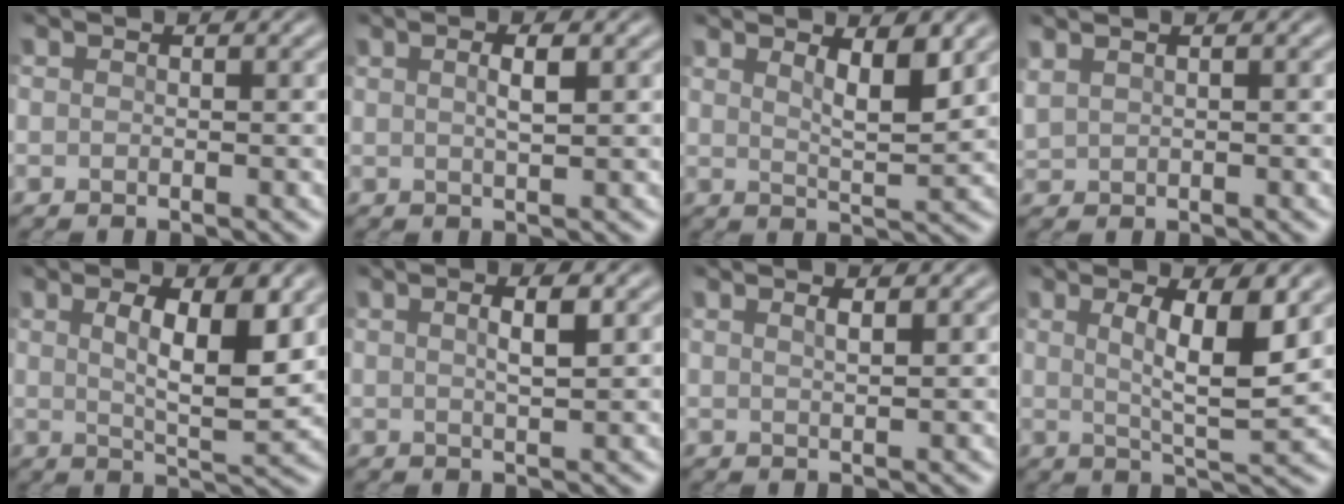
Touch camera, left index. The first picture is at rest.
{"total": 1.8, "force": [0.6, 0.4, 1.7], "torque": [-0.029, 0.002, 0.008]}
{"total": 3.9, "force": [2.1, 1.1, 3.1], "torque": [-0.052, -0.008, 0.034]}
{"total": 1.3, "force": [1.1, 0.5, 0.5], "torque": [-0.020, 0.005, 0.028]}
{"total": 5.9, "force": [1.6, 1.8, 5.4], "torque": [-0.089, -0.008, 0.029]}
{"total": 2.3, "force": [0.8, 0.6, 2.1], "torque": [-0.032, 0.002, 0.012]}
{"total": 1.4, "force": [0.8, 0.4, 1.0], "torque": [-0.012, 0.003, 0.010]}
{"total": 5.6, "force": [1.6, 1.2, 5.2], "torque": [-0.089, -0.010, 0.030]}